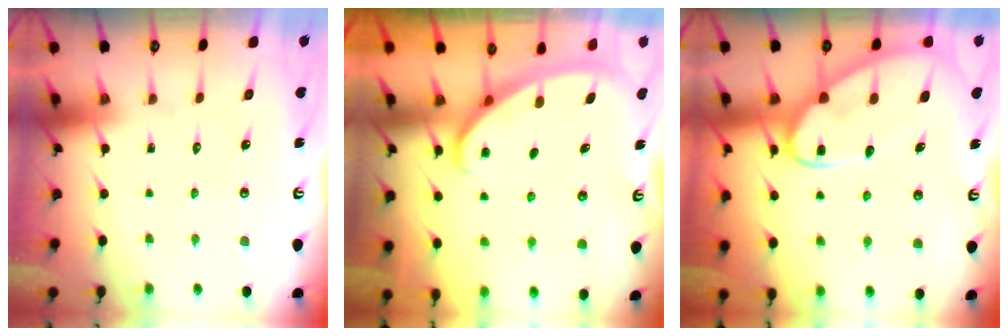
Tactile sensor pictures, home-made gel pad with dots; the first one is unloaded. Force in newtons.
{"total": 2.8, "press": 2.8, "slide": 0.4}
{"total": 12.1, "press": 12.1, "slide": 1.0}